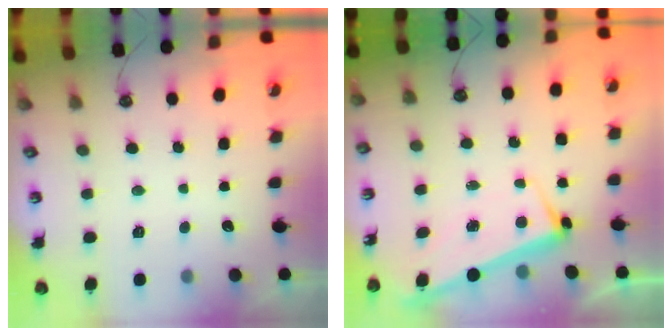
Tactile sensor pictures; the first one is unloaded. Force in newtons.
{"total": 2.5, "press": 2.5, "slide": 0.6}